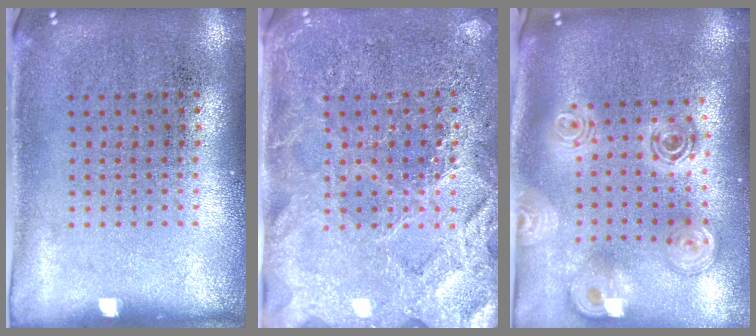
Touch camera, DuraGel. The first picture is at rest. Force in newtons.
{"total": 3.6, "press": 3.5, "slide": 1.2}
{"total": 2.6, "press": 1.9, "slide": 1.8}